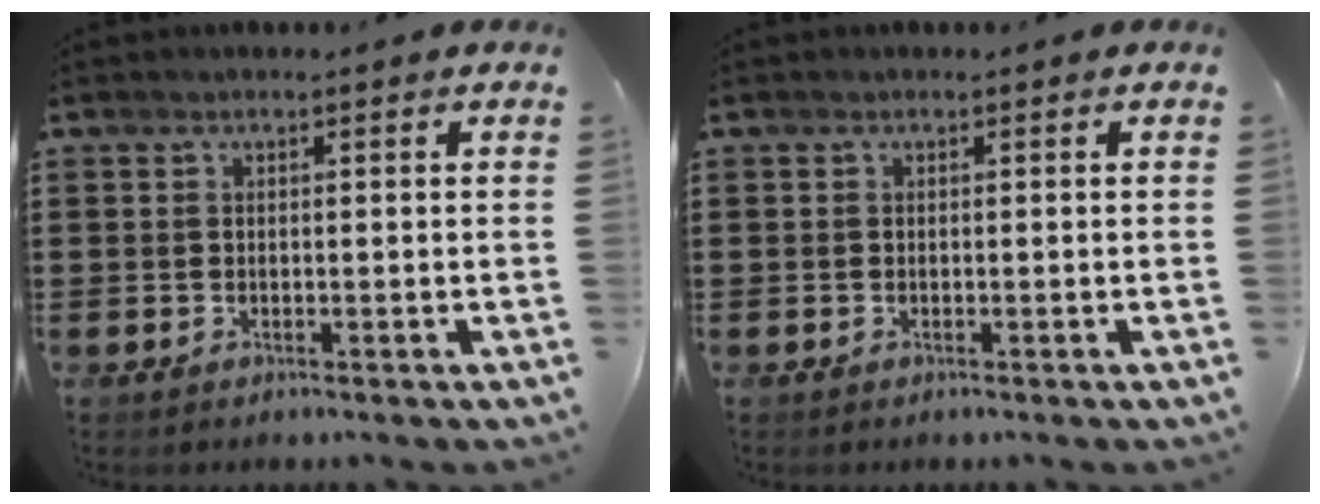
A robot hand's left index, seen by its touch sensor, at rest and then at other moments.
{"total": 0.0}